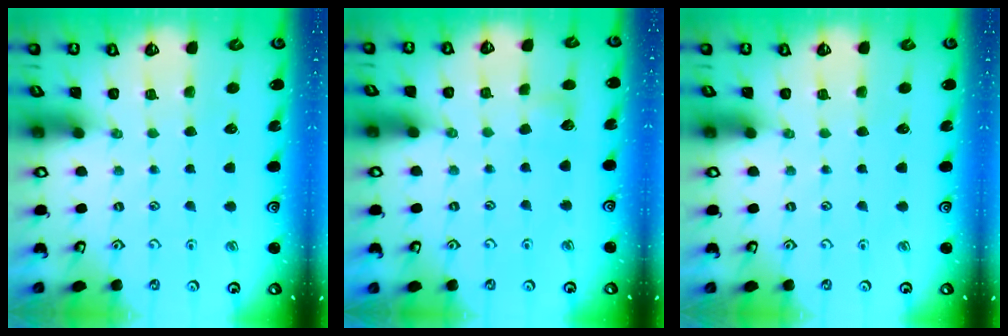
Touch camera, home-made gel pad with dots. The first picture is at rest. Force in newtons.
{"total": 5.9, "press": 5.9, "slide": 0.7}
{"total": 0.0}